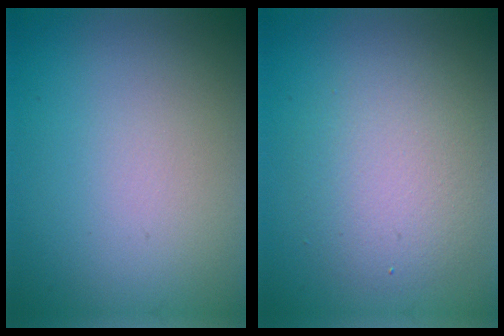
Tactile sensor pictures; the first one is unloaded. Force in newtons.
{"total": 2.6, "press": 2.6, "slide": 0.3}